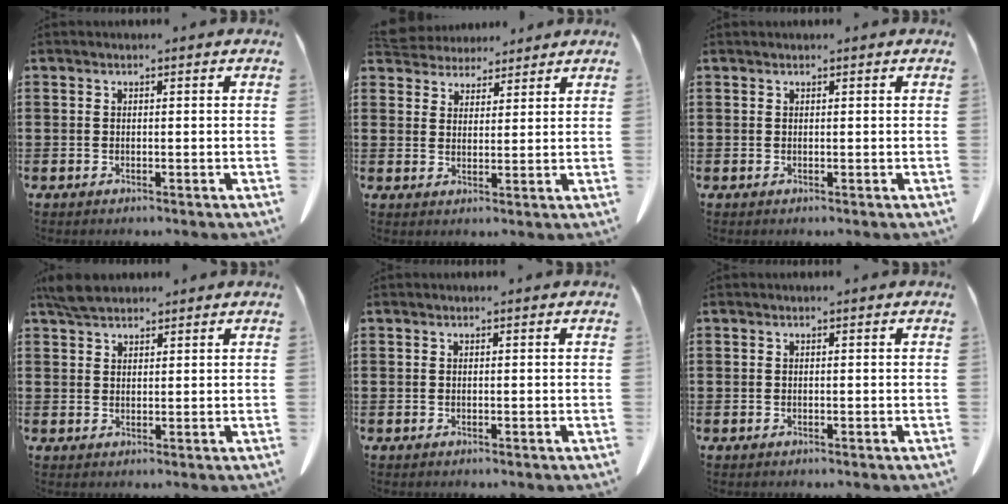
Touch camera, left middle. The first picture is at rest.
{"total": 4.3, "force": [4.1, 1.3, -0.1], "torque": [-0.017, -0.013, 0.077]}
{"total": 0.0}
{"total": 3.6, "force": [3.0, 1.2, 1.5], "torque": [-0.037, 0.001, 0.059]}
{"total": 0.0}
{"total": 0.0}